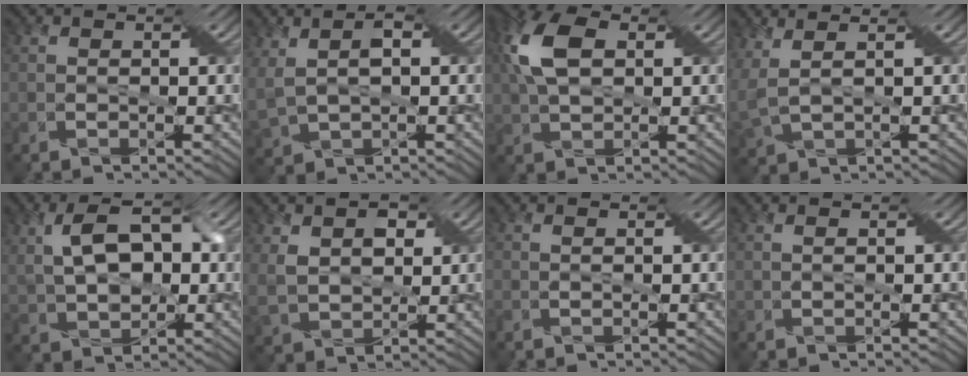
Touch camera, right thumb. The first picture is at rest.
{"total": 5.6, "force": [1.6, 2.8, 4.5], "torque": [-0.117, 0.001, 0.038]}
{"total": 9.2, "force": [2.3, 4.9, 7.4], "torque": [-0.184, 0.022, 0.032]}
{"total": 5.0, "force": [2.3, 2.3, 3.8], "torque": [-0.113, 0.006, 0.059]}
{"total": 8.1, "force": [2.1, 4.3, 6.6], "torque": [-0.137, 0.012, 0.033]}
{"total": 5.3, "force": [2.3, 3.5, 3.3], "torque": [-0.094, 0.001, 0.047]}
{"total": 0.6, "force": [-0.1, 0.1, 0.5], "torque": [-0.002, 0.002, 0.000]}
{"total": 0.7, "force": [0.2, 0.1, 0.7], "torque": [-0.008, 0.004, 0.007]}